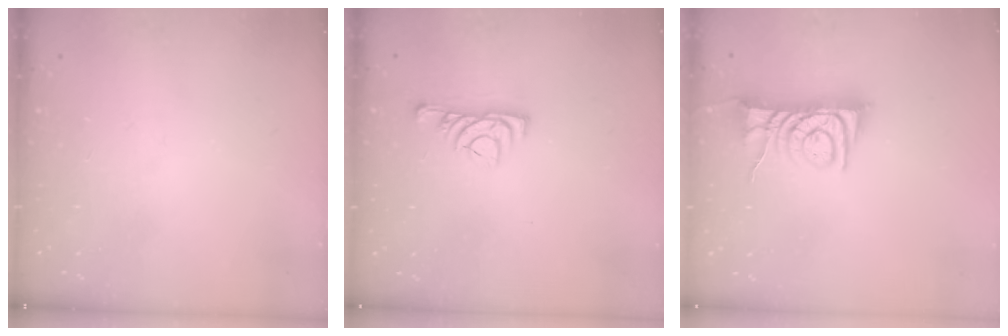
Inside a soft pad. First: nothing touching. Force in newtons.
{"total": 5.0, "press": 4.9, "slide": 1.1}
{"total": 9.1, "press": 9.1, "slide": 0.5}